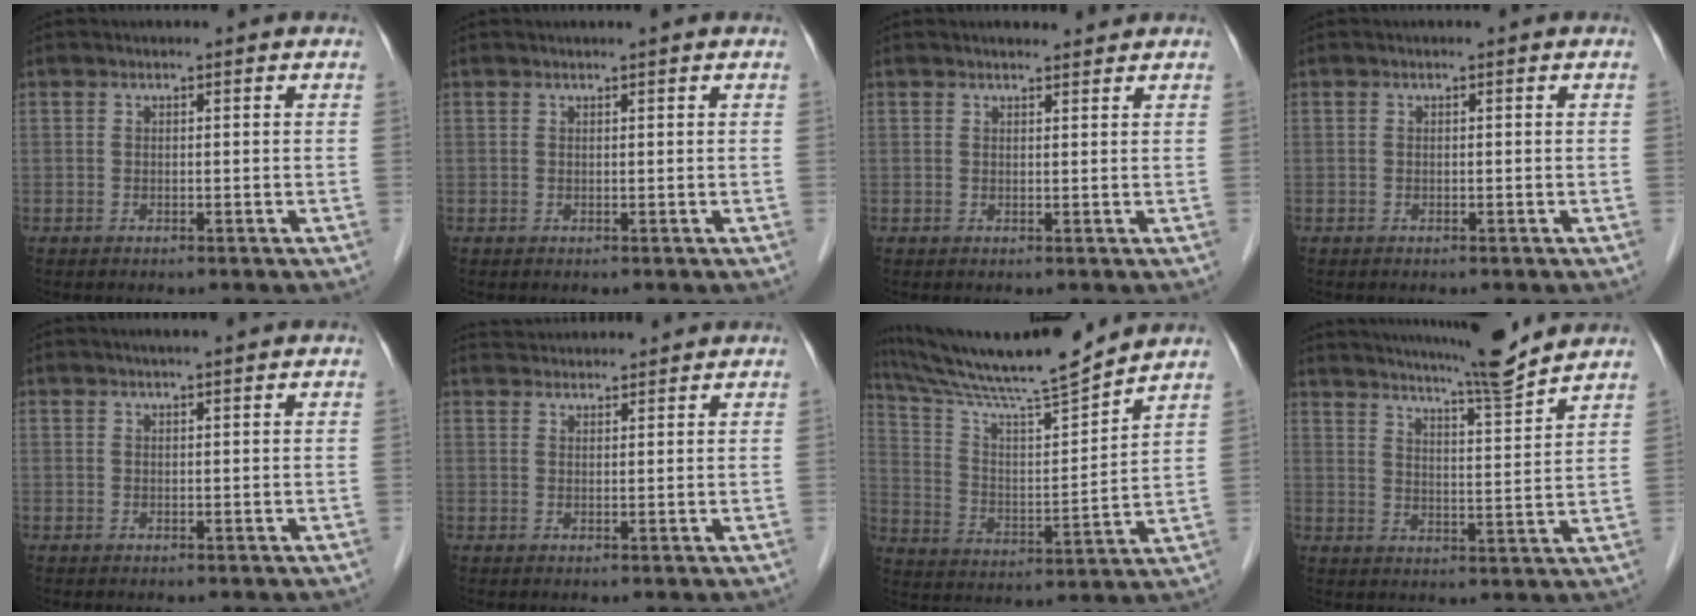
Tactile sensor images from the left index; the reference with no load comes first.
{"total": 1.3, "force": [1.1, 0.0, 0.7], "torque": [-0.008, 0.013, 0.020]}
{"total": 3.1, "force": [2.9, 0.5, 0.7], "torque": [-0.011, 0.010, 0.039]}
{"total": 0.0}
{"total": 2.8, "force": [2.4, 0.0, 1.5], "torque": [-0.019, 0.015, 0.035]}
{"total": 6.5, "force": [6.4, 0.6, 1.0], "torque": [-0.019, 0.037, 0.094]}
{"total": 16.9, "force": [15.4, -1.1, 6.7], "torque": [-0.124, -0.009, 0.257]}
{"total": 12.8, "force": [11.8, -1.2, 4.8], "torque": [-0.088, -0.018, 0.169]}